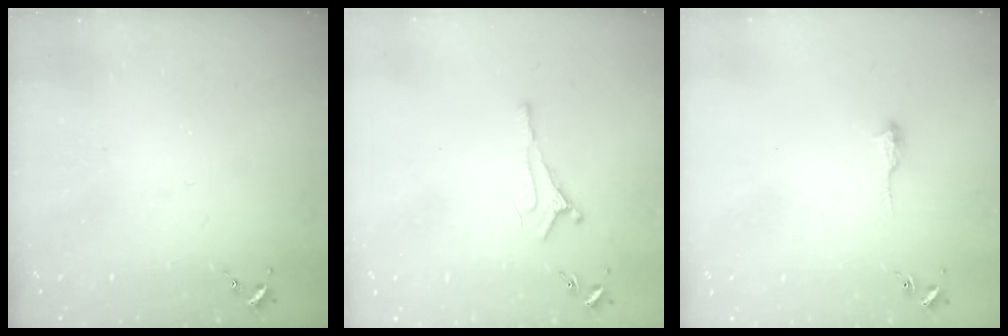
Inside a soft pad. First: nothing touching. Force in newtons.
{"total": 5.8, "press": 5.7, "slide": 0.8}
{"total": 5.9, "press": 5.8, "slide": 0.6}